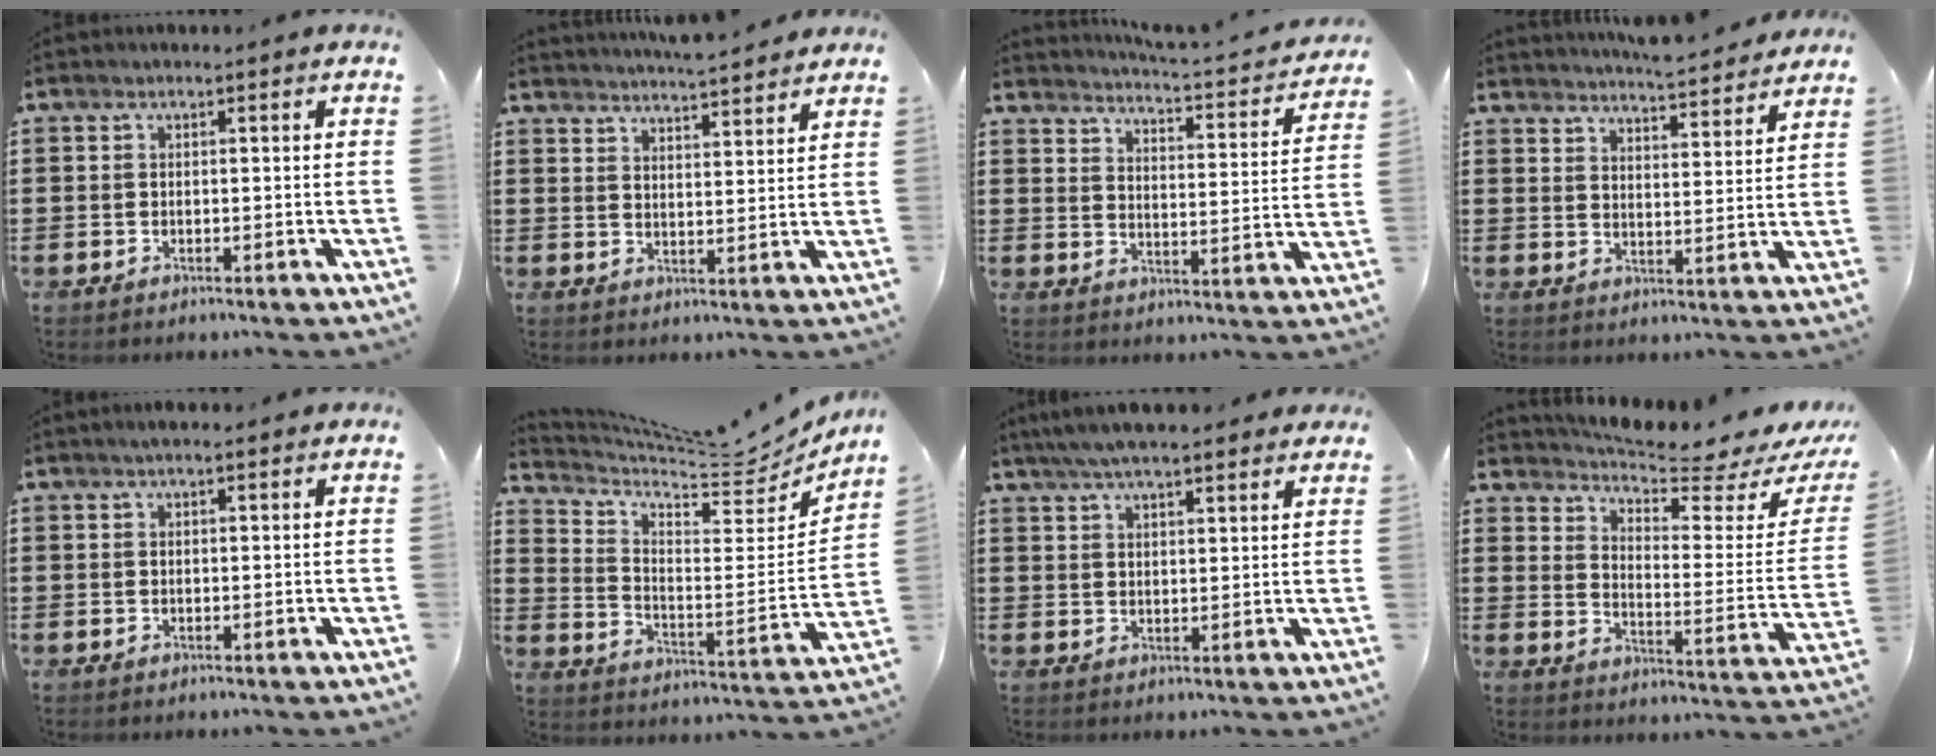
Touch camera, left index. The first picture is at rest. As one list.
[{"total": 4.2, "force": [4.1, -0.5, 0.5], "torque": [-0.024, -0.022, 0.073]}, {"total": 2.9, "force": [2.7, -0.5, 0.8], "torque": [-0.027, -0.035, 0.034]}, {"total": 4.9, "force": [4.8, -0.6, 0.7], "torque": [-0.025, -0.034, 0.082]}, {"total": 1.3, "force": [1.0, 0.3, 0.9], "torque": [-0.017, 0.002, 0.017]}, {"total": 6.9, "force": [6.2, 1.4, 2.7], "torque": [-0.068, -0.049, 0.099]}, {"total": 5.3, "force": [4.8, 0.8, 2.3], "torque": [-0.056, -0.005, 0.088]}, {"total": 5.8, "force": [5.3, 0.0, 2.3], "torque": [-0.058, -0.054, 0.086]}]